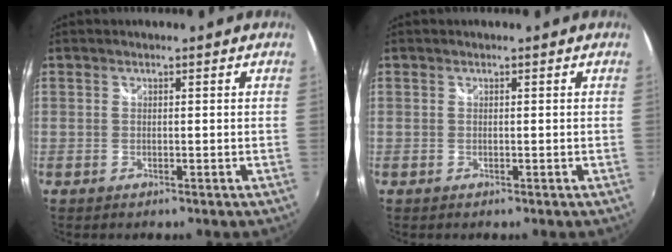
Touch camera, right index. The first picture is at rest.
{"total": 0.0}